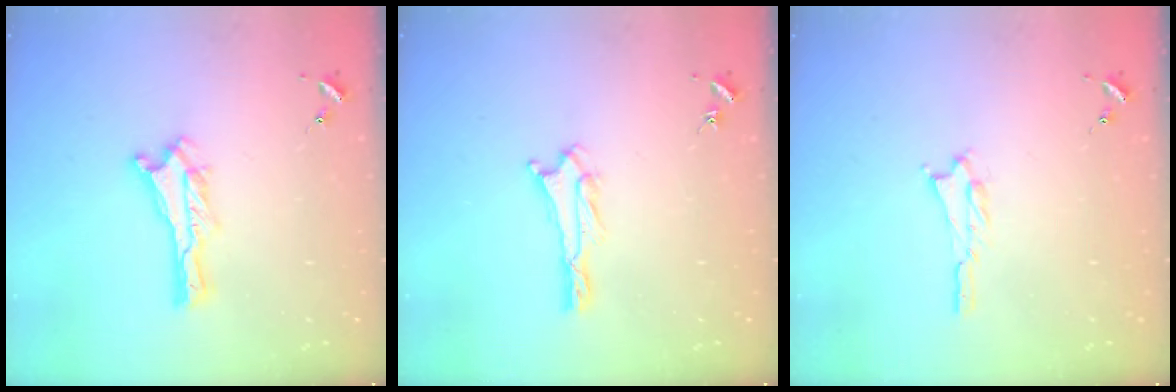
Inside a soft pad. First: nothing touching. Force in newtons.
{"total": 0.7, "press": 0.7, "slide": 0.1}
{"total": 1.1, "press": 1.1, "slide": 0.2}